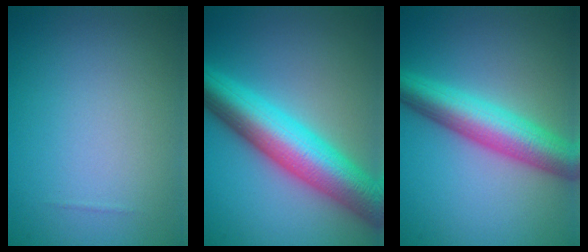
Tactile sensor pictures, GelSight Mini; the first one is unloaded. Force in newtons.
{"total": 9.8, "press": 9.8, "slide": 0.1}
{"total": 6.8, "press": 6.8, "slide": 0.2}